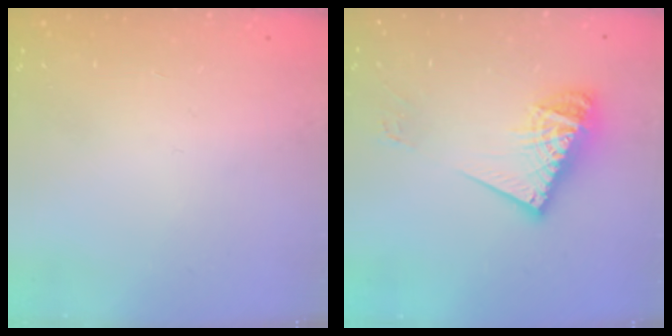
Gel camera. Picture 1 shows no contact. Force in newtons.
{"total": 14.3, "press": 14.1, "slide": 1.7}